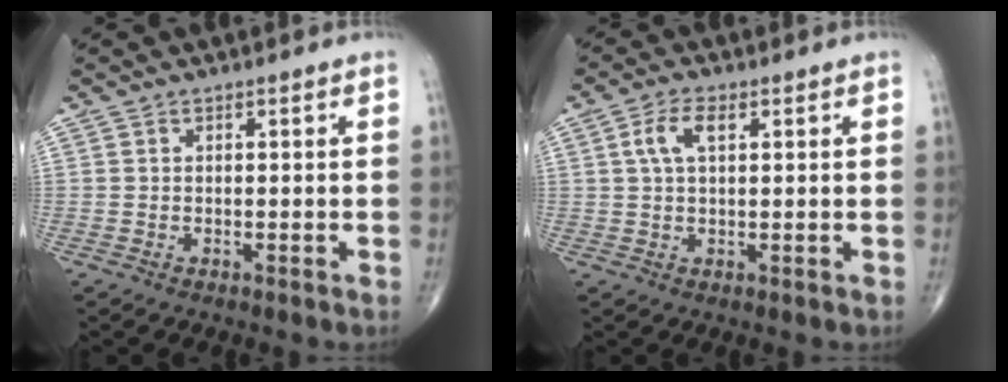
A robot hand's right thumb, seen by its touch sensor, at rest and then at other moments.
{"total": 4.7, "force": [1.5, 2.2, 3.9], "torque": [-0.084, 0.010, 0.030]}